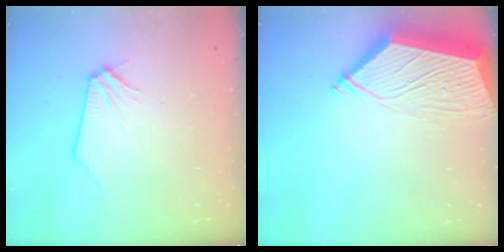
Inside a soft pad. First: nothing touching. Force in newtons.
{"total": 12.3, "press": 12.2, "slide": 1.4}